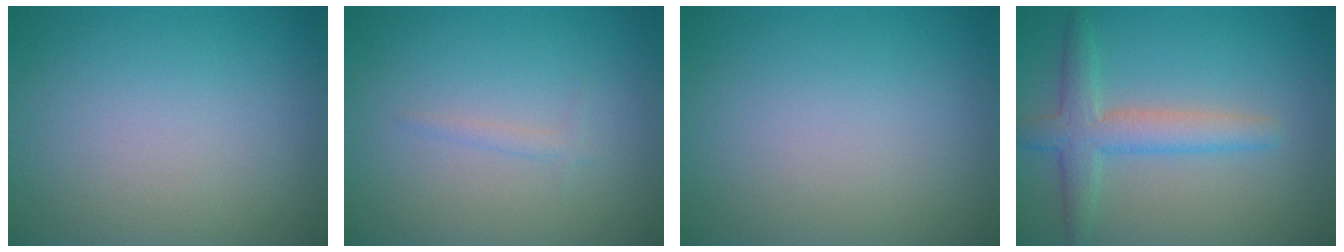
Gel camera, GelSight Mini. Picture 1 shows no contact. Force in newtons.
{"total": 1.0, "press": 1.0, "slide": 0.1}
{"total": 0.0}
{"total": 3.9, "press": 3.9, "slide": 0.2}